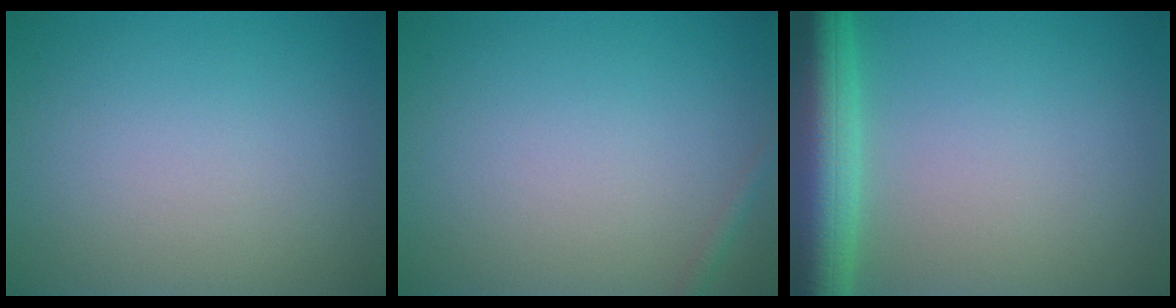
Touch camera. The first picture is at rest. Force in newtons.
{"total": 0.8, "press": 0.8, "slide": 0.1}
{"total": 7.2, "press": 7.1, "slide": 0.3}